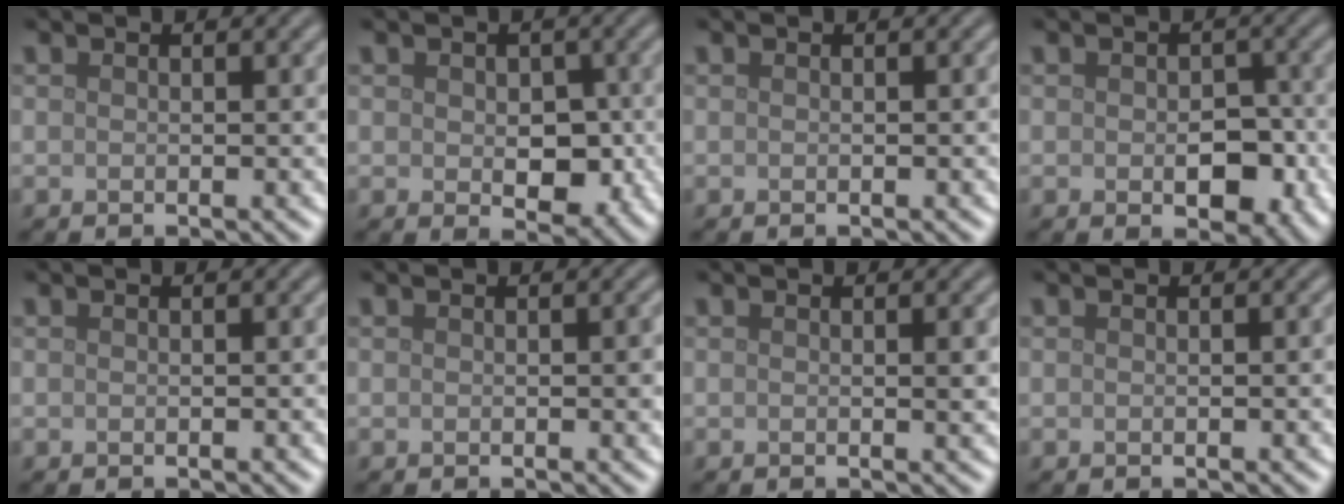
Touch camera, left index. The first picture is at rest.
{"total": 4.2, "force": [-0.4, 2.7, 3.2], "torque": [-0.041, -0.010, -0.003]}
{"total": 0.0}
{"total": 4.4, "force": [-0.8, 2.6, 3.4], "torque": [-0.042, -0.010, -0.009]}
{"total": 0.0}
{"total": 0.7, "force": [-0.1, 0.1, 0.7], "torque": [-0.008, 0.000, 0.001]}
{"total": 0.9, "force": [0.0, 0.1, 0.9], "torque": [-0.010, 0.000, -0.001]}
{"total": 0.8, "force": [-0.1, 0.2, 0.8], "torque": [-0.007, 0.002, -0.001]}